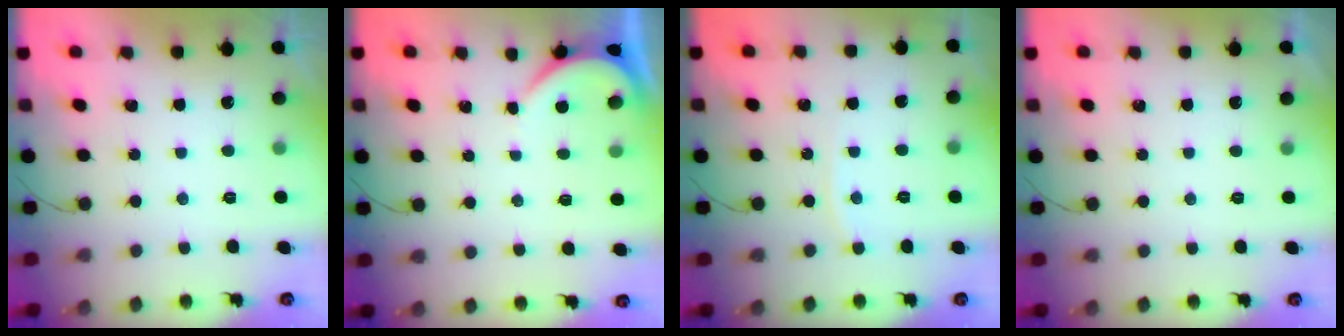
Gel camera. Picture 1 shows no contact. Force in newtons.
{"total": 2.2, "press": 2.2, "slide": 0.2}
{"total": 2.9, "press": 2.9, "slide": 0.5}
{"total": 1.1, "press": 1.1, "slide": 0.1}